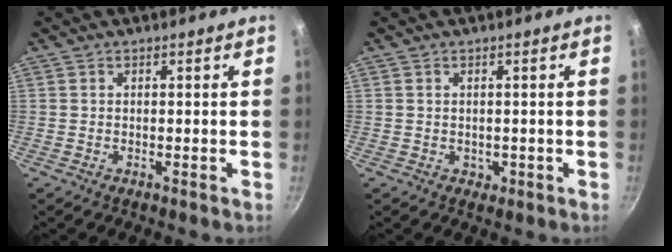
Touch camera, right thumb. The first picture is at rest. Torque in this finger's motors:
{"motor_torque": [0.25, 0.00, -0.29, -0.04, -0.02]}